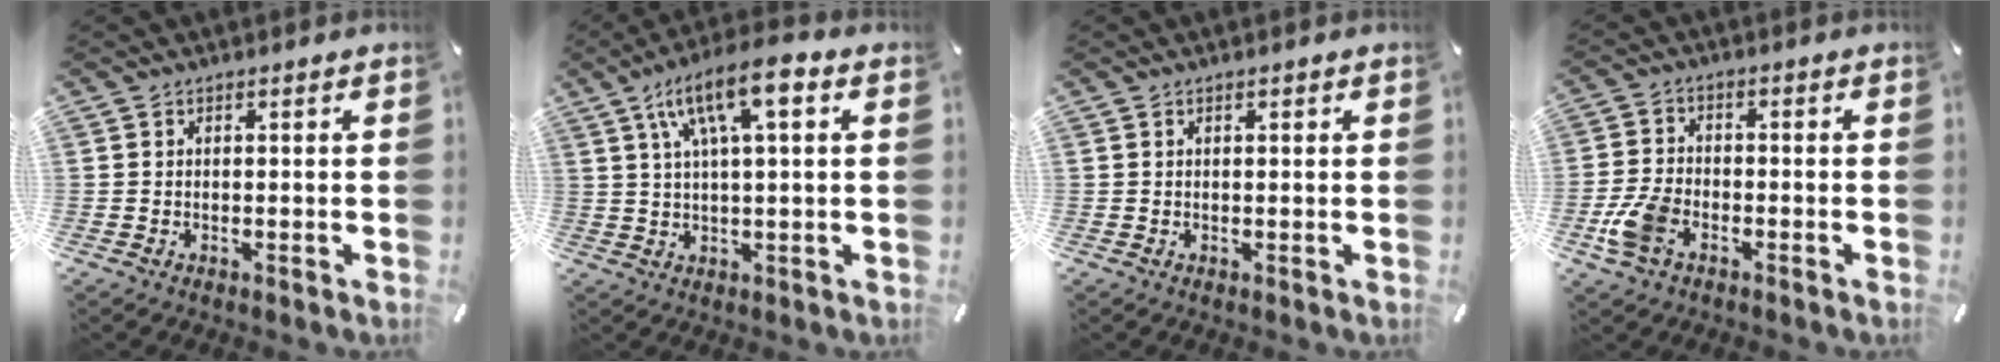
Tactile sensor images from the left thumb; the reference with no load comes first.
{"total": 12.2, "force": [4.9, 3.6, 10.6], "torque": [-0.201, -0.001, 0.088]}
{"total": 0.7, "force": [0.3, 0.3, 0.6], "torque": [-0.011, 0.003, 0.004]}
{"total": 7.1, "force": [-3.3, 4.5, 4.4], "torque": [-0.107, 0.010, -0.065]}